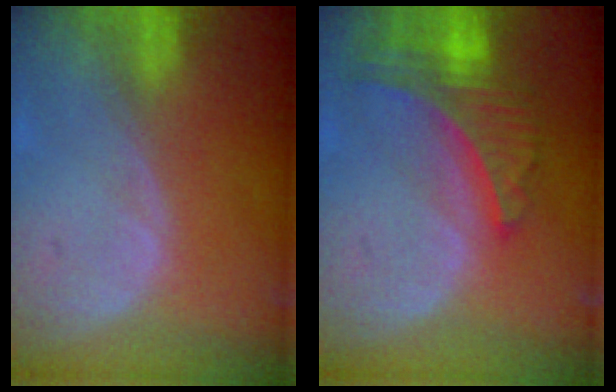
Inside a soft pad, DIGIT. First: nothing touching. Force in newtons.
{"total": 7.8, "press": 7.0, "slide": 3.6}